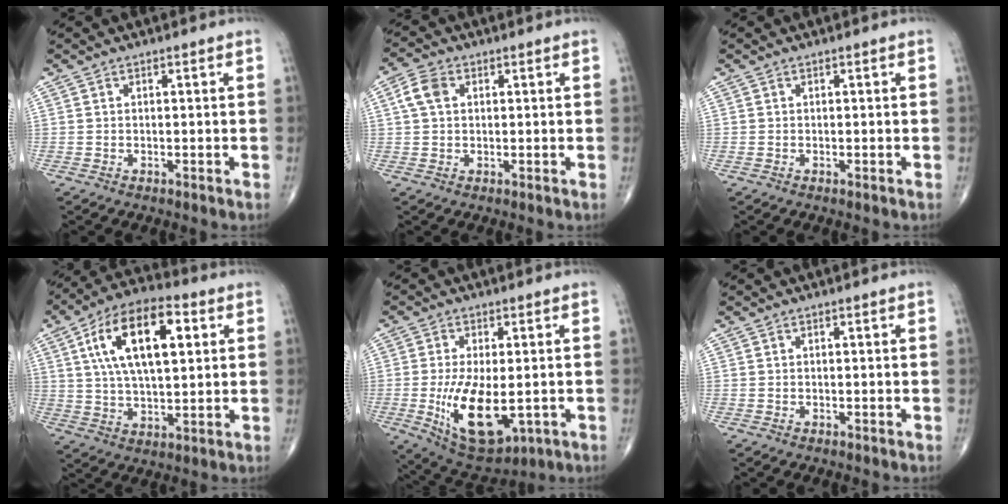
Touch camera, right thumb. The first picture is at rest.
{"total": 4.6, "force": [1.1, 3.3, 3.1], "torque": [-0.064, 0.011, 0.019]}
{"total": 0.0}
{"total": 17.8, "force": [5.2, 8.2, 14.9], "torque": [-0.245, 0.006, 0.084]}
{"total": 13.7, "force": [-2.5, 6.3, 11.9], "torque": [-0.203, -0.021, -0.021]}
{"total": 0.0}